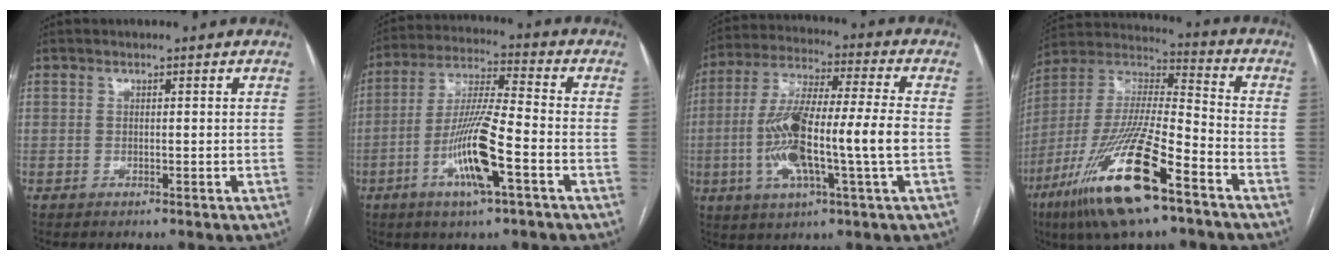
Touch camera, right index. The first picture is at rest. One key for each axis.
{"total": 12.4, "fx": -4.7, "fy": 0.9, "fz": 11.4, "tx": -0.225, "ty": -0.006, "tz": -0.088}
{"total": 16.1, "fx": -2.7, "fy": 1.4, "fz": 15.8, "tx": -0.309, "ty": 0.004, "tz": -0.050}
{"total": 21.3, "fx": -11.4, "fy": 3.2, "fz": 17.6, "tx": -0.381, "ty": -0.048, "tz": -0.212}